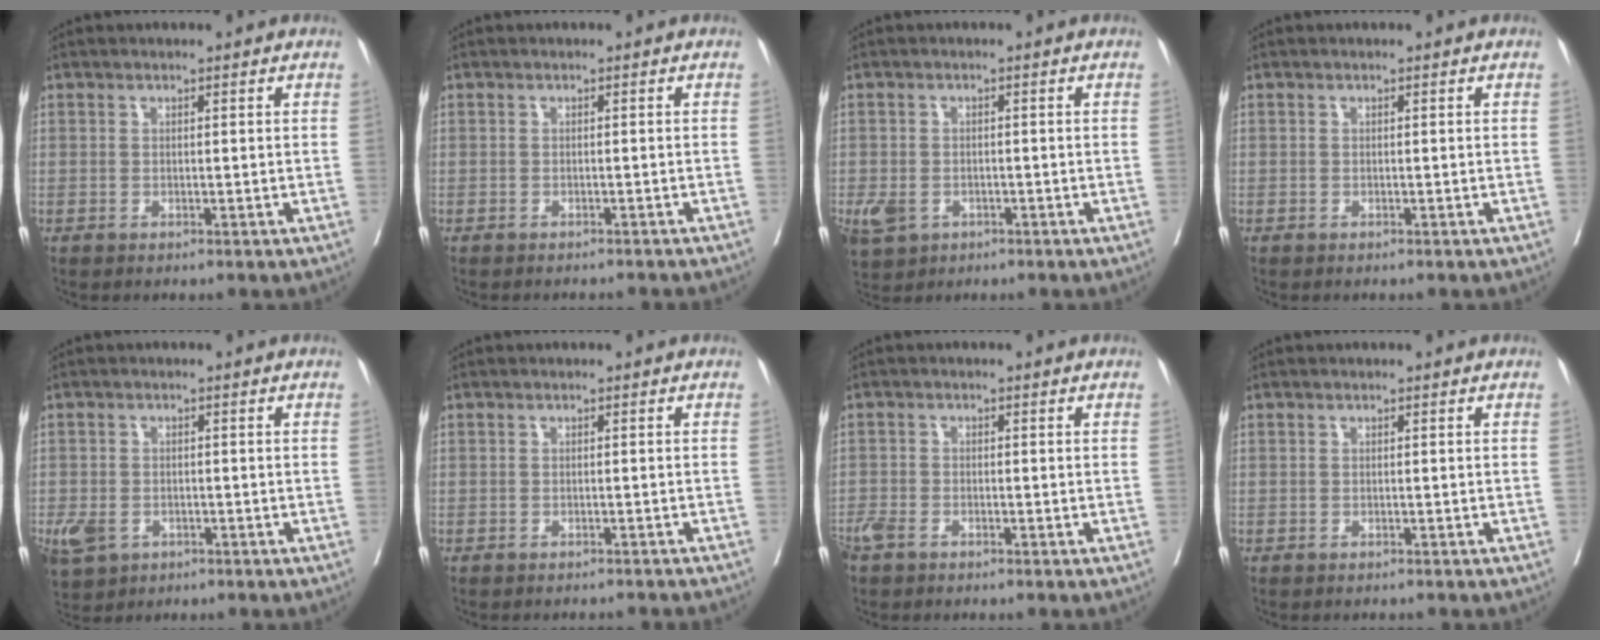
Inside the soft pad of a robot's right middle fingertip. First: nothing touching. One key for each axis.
{"total": 4.7, "fx": -4.6, "fy": 0.7, "fz": 1.1, "tx": -0.014, "ty": -0.009, "tz": -0.050}
{"total": 6.2, "fx": -2.8, "fy": 4.8, "fz": 2.7, "tx": -0.067, "ty": -0.007, "tz": -0.038}
{"total": 0.0}
{"total": 7.8, "fx": -3.6, "fy": 5.9, "fz": 3.6, "tx": -0.094, "ty": -0.008, "tz": -0.052}
{"total": 6.1, "fx": -5.9, "fy": 0.9, "fz": 1.3, "tx": -0.014, "ty": -0.007, "tz": -0.062}
{"total": 3.8, "fx": -2.9, "fy": 1.7, "fz": 1.9, "tx": -0.042, "ty": -0.005, "tz": -0.057}
{"total": 1.2, "fx": -1.2, "fy": 0.2, "fz": 0.3, "tx": -0.007, "ty": -0.002, "tz": -0.017}